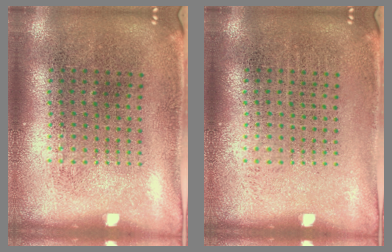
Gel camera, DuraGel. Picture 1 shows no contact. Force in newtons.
{"total": 0.0}